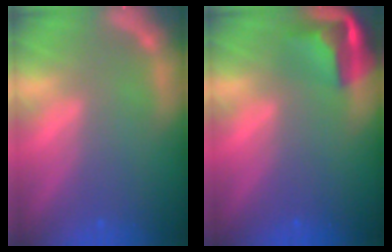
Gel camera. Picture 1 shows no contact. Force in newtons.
{"total": 5.9}